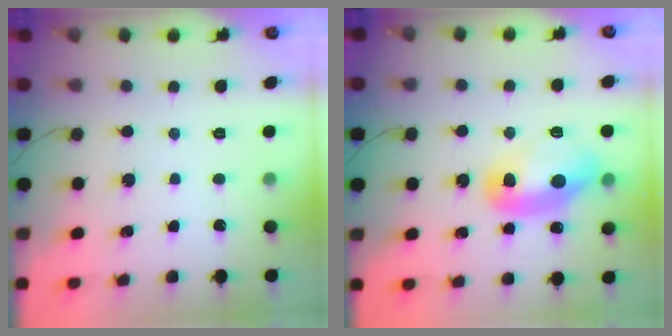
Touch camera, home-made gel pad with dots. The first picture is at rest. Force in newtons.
{"total": 12.2, "press": 12.1, "slide": 1.3}